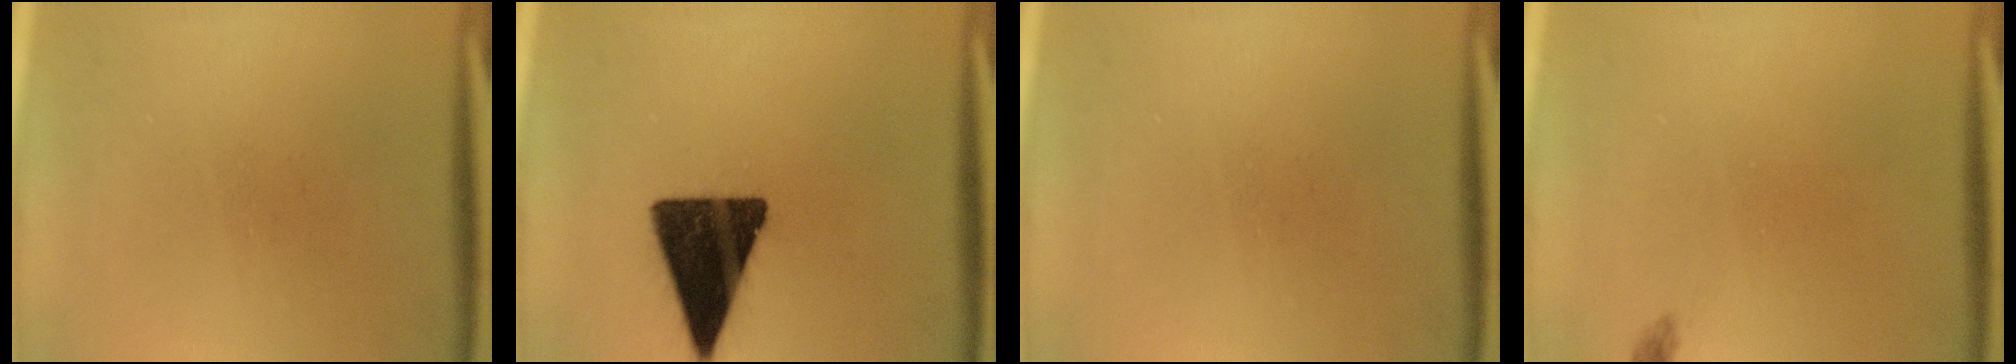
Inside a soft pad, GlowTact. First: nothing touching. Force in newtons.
{"total": 16.3}
{"total": 0.0}
{"total": 0.7}